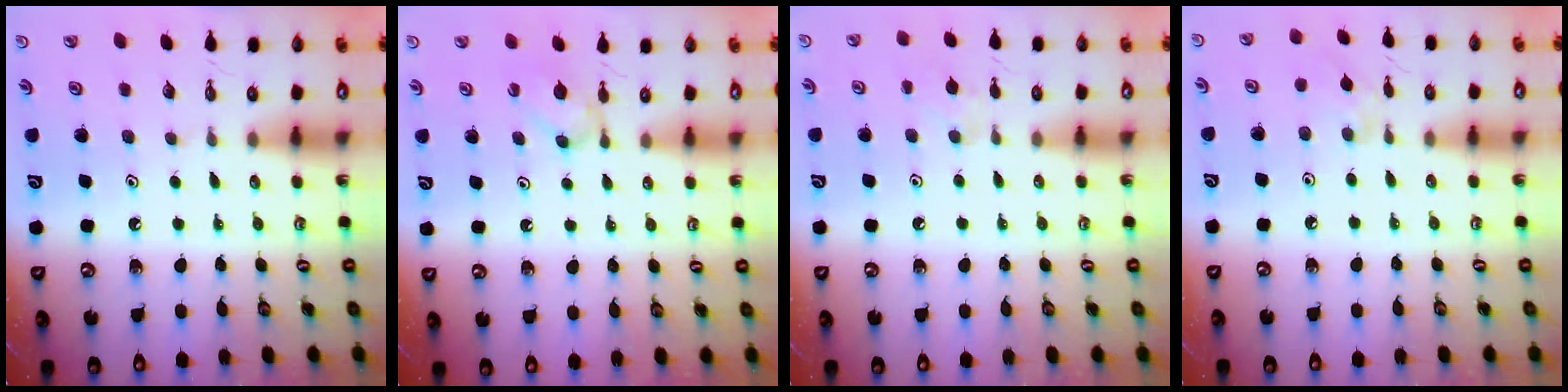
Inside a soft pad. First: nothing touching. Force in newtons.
{"total": 3.0, "press": 2.9, "slide": 0.5}
{"total": 5.5, "press": 5.4, "slide": 0.8}
{"total": 2.8, "press": 2.7, "slide": 0.6}